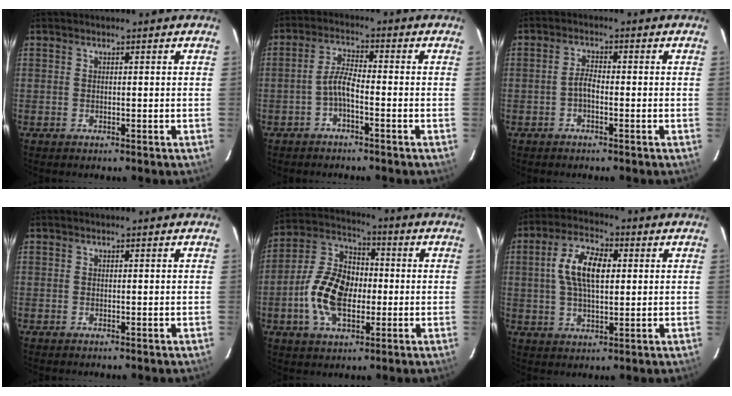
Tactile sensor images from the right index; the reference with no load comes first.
{"total": 3.5, "force": [-1.9, 0.5, 3.0], "torque": [-0.068, 0.012, -0.039]}
{"total": 2.0, "force": [-1.0, 0.6, 1.6], "torque": [-0.036, 0.007, -0.022]}
{"total": 0.0}
{"total": 13.6, "force": [-2.7, 8.4, 10.5], "torque": [-0.216, 0.017, -0.049]}
{"total": 9.8, "force": [1.8, 4.5, 8.6], "torque": [-0.164, 0.018, 0.032]}